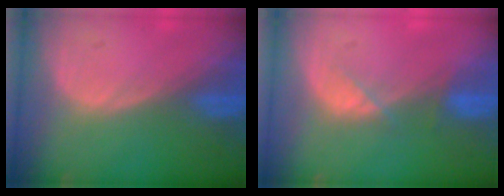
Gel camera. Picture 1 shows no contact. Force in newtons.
{"total": 2.4, "press": 2.3, "slide": 0.5}